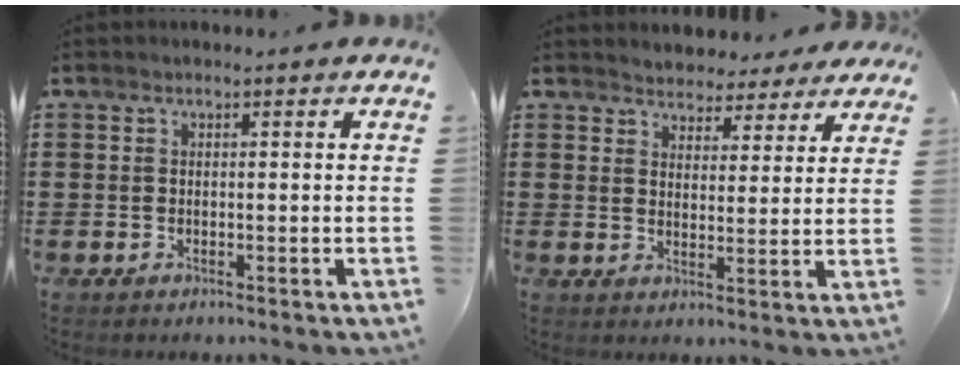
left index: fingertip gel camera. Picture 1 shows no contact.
{"total": 3.9, "force": [3.7, 1.2, -0.4], "torque": [-0.013, -0.013, 0.066]}